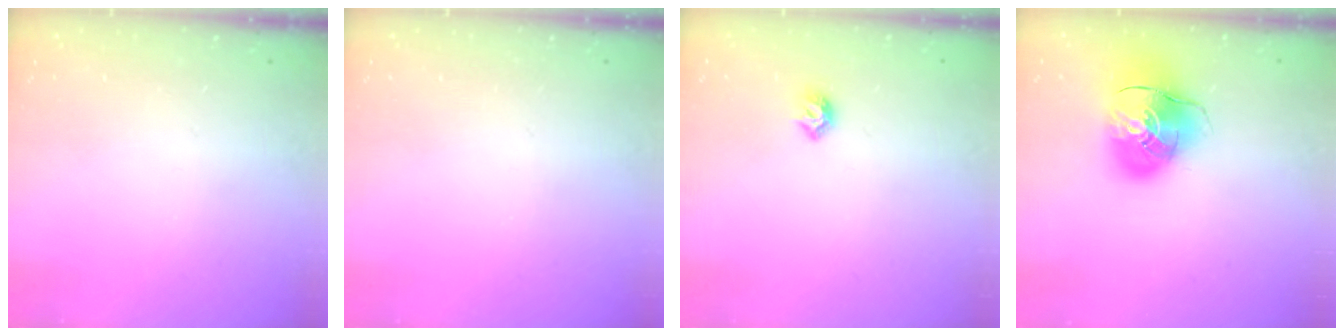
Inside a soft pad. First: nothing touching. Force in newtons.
{"total": 0.0}
{"total": 5.5, "press": 5.4, "slide": 1.2}
{"total": 14.3, "press": 14.1, "slide": 2.3}